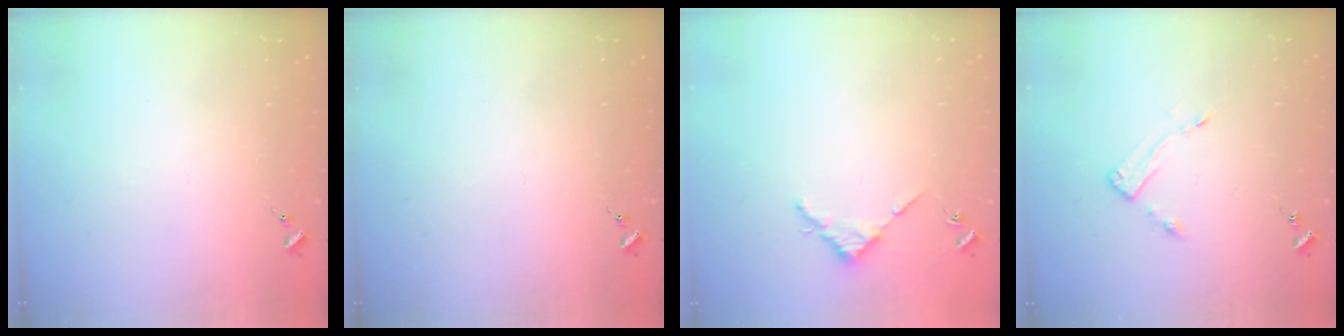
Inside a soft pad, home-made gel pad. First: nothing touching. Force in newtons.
{"total": 0.0}
{"total": 3.1, "press": 3.1, "slide": 0.3}
{"total": 3.7, "press": 3.6, "slide": 0.4}